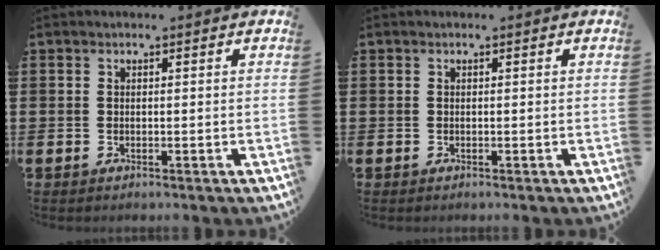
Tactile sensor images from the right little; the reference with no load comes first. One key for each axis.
{"total": 0.0}